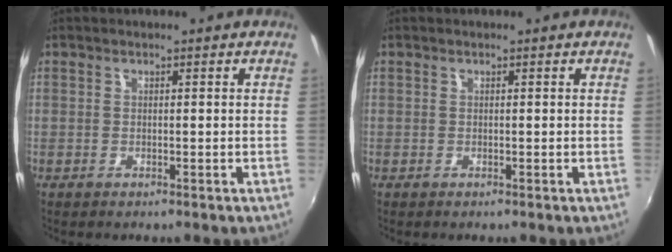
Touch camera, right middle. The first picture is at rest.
{"total": 0.0}